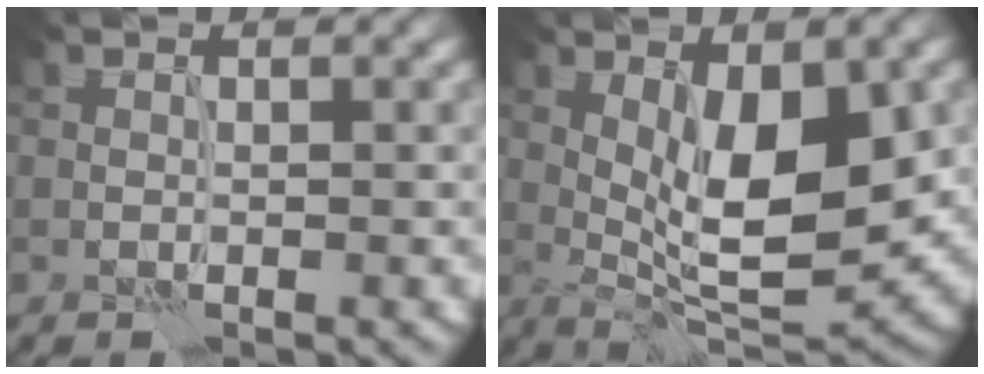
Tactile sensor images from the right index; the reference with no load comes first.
{"total": 9.2, "force": [0.7, 3.1, 8.7], "torque": [-0.134, -0.003, 0.011]}